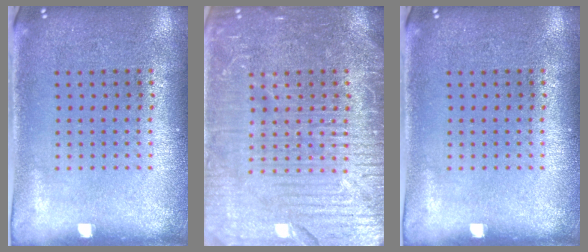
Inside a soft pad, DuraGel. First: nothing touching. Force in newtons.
{"total": 7.0, "press": 7.0, "slide": 0.9}
{"total": 0.0}